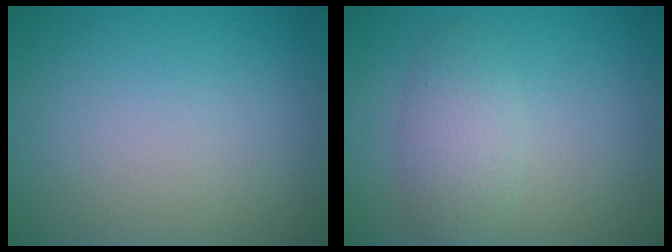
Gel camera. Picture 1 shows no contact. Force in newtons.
{"total": 3.1, "press": 3.1, "slide": 0.2}